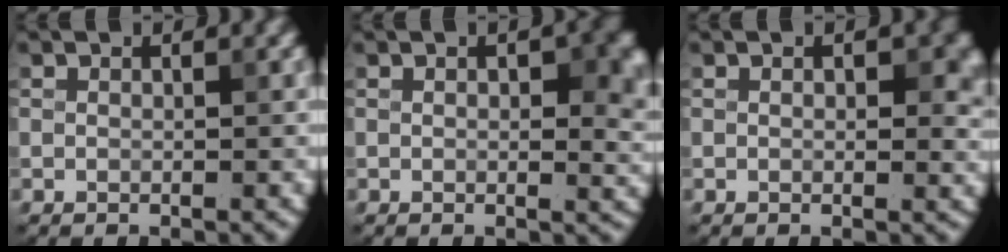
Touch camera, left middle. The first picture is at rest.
{"total": 5.8, "force": [1.3, 3.3, 4.6], "torque": [-0.043, -0.007, 0.021]}
{"total": 3.2, "force": [0.8, 2.0, 2.3], "torque": [-0.025, -0.005, 0.010]}